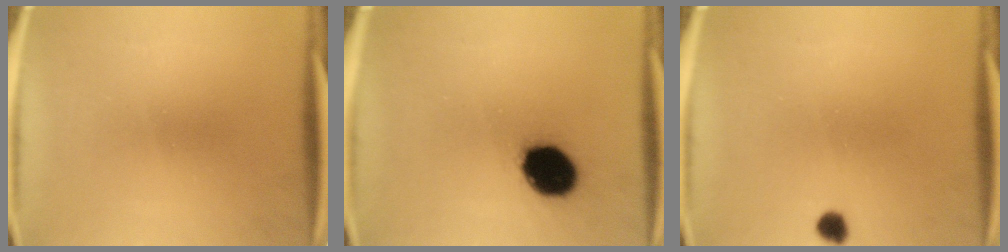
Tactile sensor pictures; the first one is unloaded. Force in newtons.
{"total": 14.0}
{"total": 2.0}